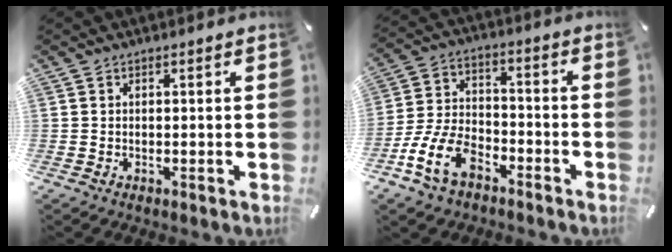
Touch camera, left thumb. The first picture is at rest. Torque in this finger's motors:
{"motor_torque": [-0.76, 1.49, 0.25, 0.23, 0.10]}